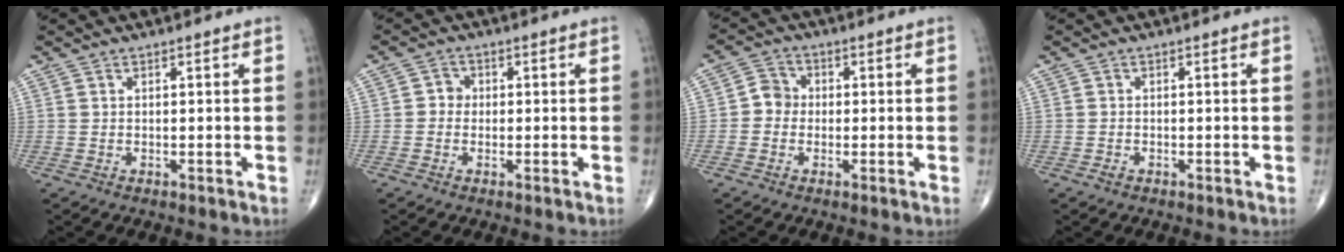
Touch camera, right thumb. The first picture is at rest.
{"total": 2.4, "force": [-0.2, 2.1, 1.0], "torque": [0.002, 0.008, -0.010]}
{"total": 4.0, "force": [-0.5, 3.6, 1.6], "torque": [-0.006, 0.012, -0.019]}
{"total": 0.9, "force": [-0.6, 0.6, 0.4], "torque": [-0.009, 0.002, -0.011]}